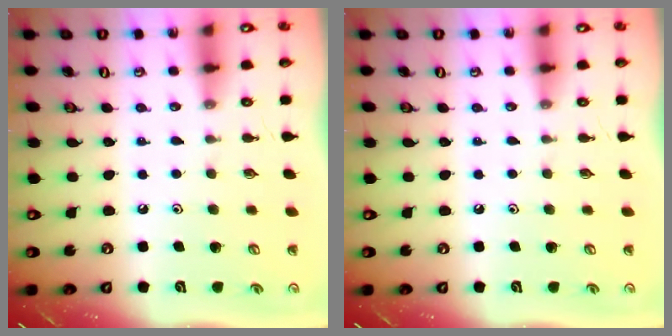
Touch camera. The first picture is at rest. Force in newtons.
{"total": 0.0}